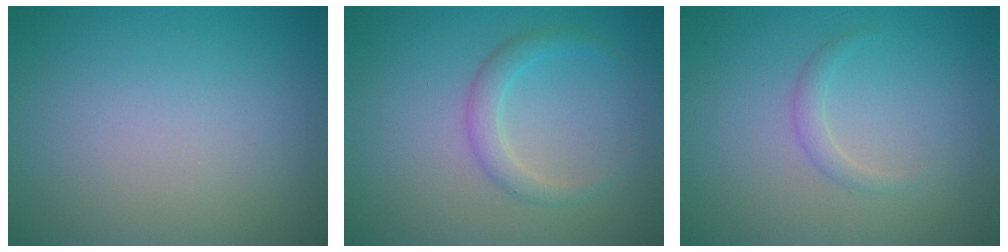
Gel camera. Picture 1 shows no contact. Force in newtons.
{"total": 2.0, "press": 2.0, "slide": 0.1}
{"total": 1.1, "press": 1.1, "slide": 0.1}